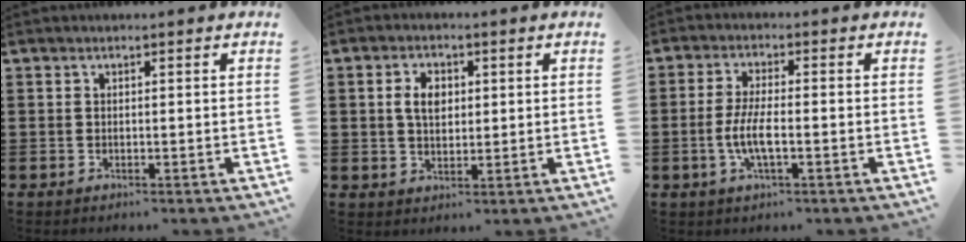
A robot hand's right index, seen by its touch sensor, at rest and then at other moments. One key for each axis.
{"total": 4.2, "fx": 0.8, "fy": 2.6, "fz": 3.2, "tx": -0.069, "ty": 0.013, "tz": 0.012}
{"total": 5.3, "fx": -1.5, "fy": 1.3, "fz": 4.9, "tx": -0.112, "ty": -0.006, "tz": -0.037}